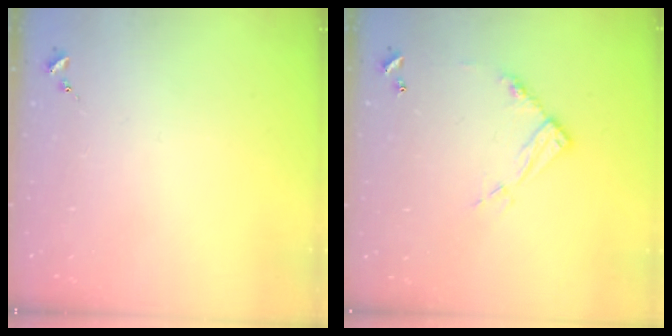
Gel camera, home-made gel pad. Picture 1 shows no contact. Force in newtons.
{"total": 11.8, "press": 11.7, "slide": 1.1}